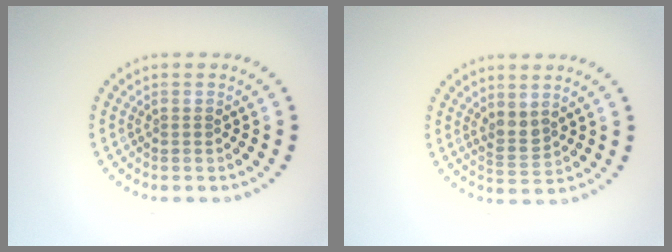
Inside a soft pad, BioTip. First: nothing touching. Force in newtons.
{"total": 1.8, "press": 1.6, "slide": 1.0}